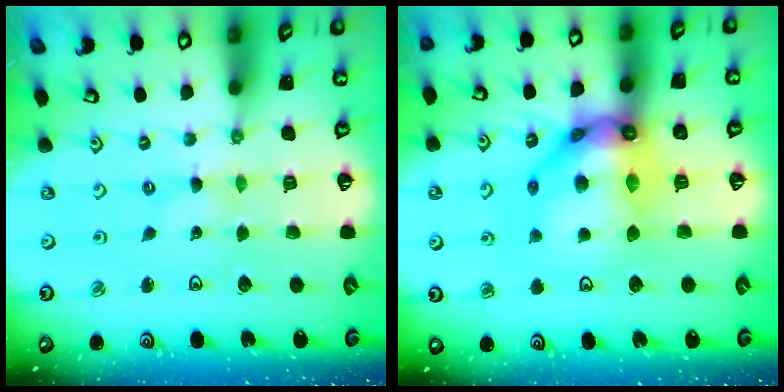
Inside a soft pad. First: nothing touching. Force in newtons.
{"total": 17.4, "press": 17.4, "slide": 1.5}